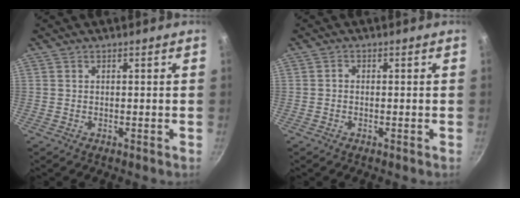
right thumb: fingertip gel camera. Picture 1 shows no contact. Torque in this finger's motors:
{"motor_torque": [-0.03, 0.33, 0.03, 0.30, 0.01]}